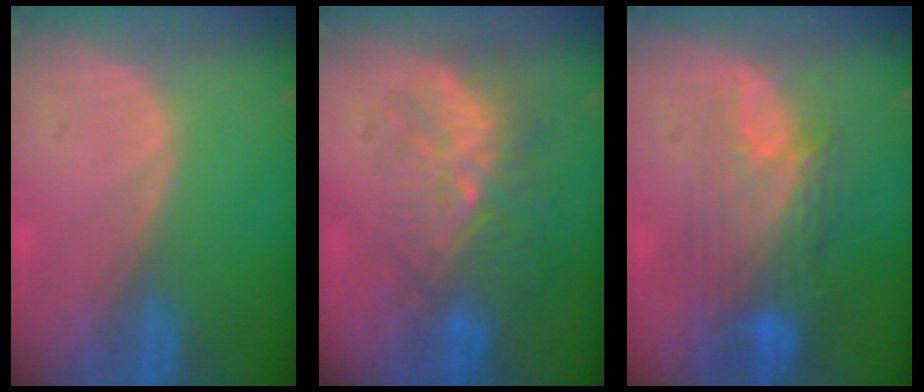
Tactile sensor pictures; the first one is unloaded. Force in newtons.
{"total": 9.1, "press": 8.5, "slide": 3.4}
{"total": 9.7, "press": 8.0, "slide": 5.5}